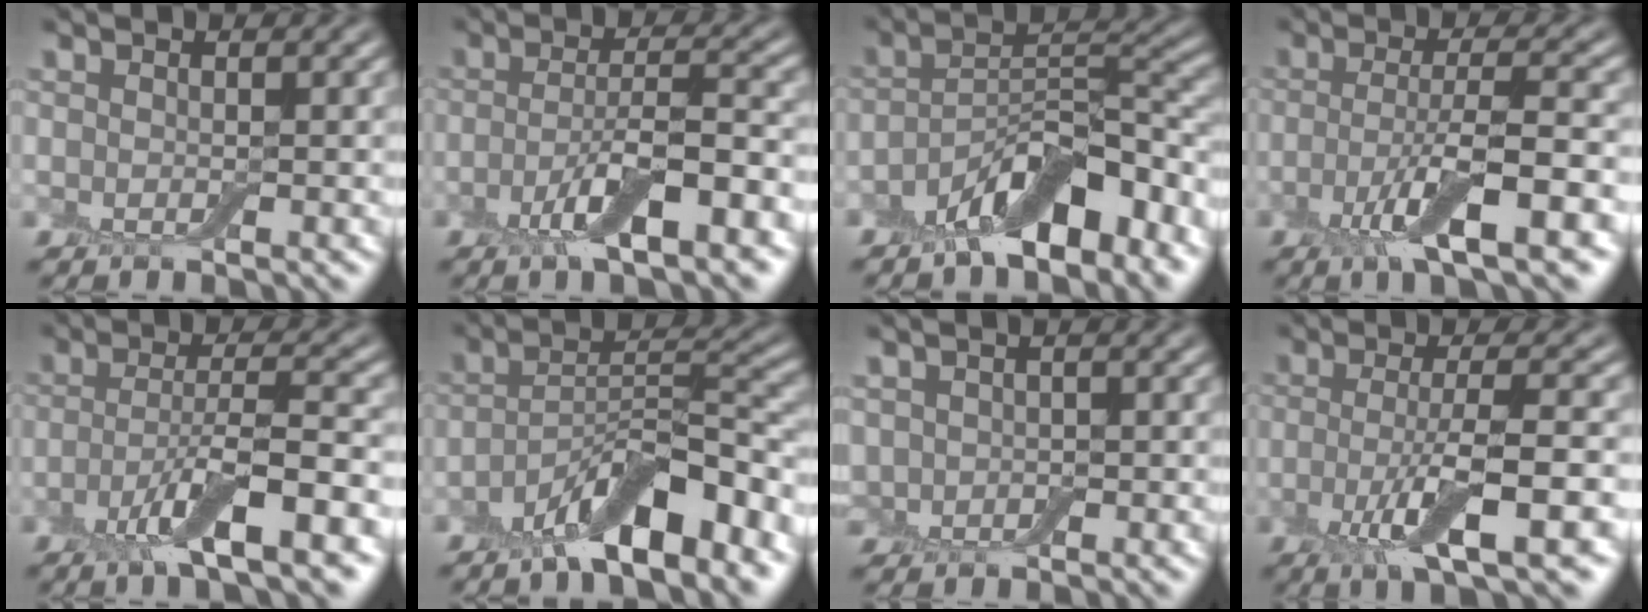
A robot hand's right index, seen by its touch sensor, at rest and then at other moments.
{"total": 6.1, "force": [-2.7, 1.4, 5.3], "torque": [-0.098, 0.003, -0.051]}
{"total": 7.7, "force": [-4.6, 3.0, 5.4], "torque": [-0.085, 0.010, -0.084]}
{"total": 6.8, "force": [-2.6, 1.2, 6.1], "torque": [-0.114, 0.000, -0.052]}
{"total": 6.4, "force": [-2.9, 1.0, 5.5], "torque": [-0.100, 0.002, -0.058]}
{"total": 8.2, "force": [-4.9, 2.6, 6.1], "torque": [-0.100, 0.011, -0.083]}
{"total": 1.8, "force": [0.0, 1.6, 0.8], "torque": [-0.016, -0.003, -0.002]}
{"total": 6.6, "force": [-2.0, 1.3, 6.2], "torque": [-0.112, -0.006, -0.039]}